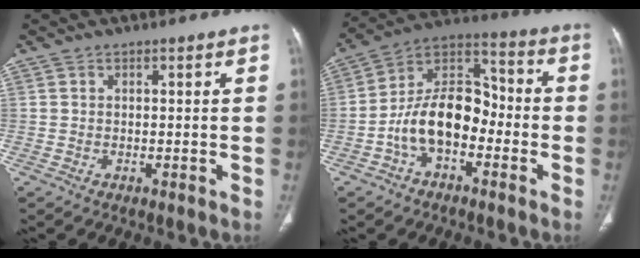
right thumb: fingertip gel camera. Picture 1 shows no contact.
{"total": 14.3, "force": [-4.1, 8.9, 10.5], "torque": [-0.161, 0.056, -0.082]}